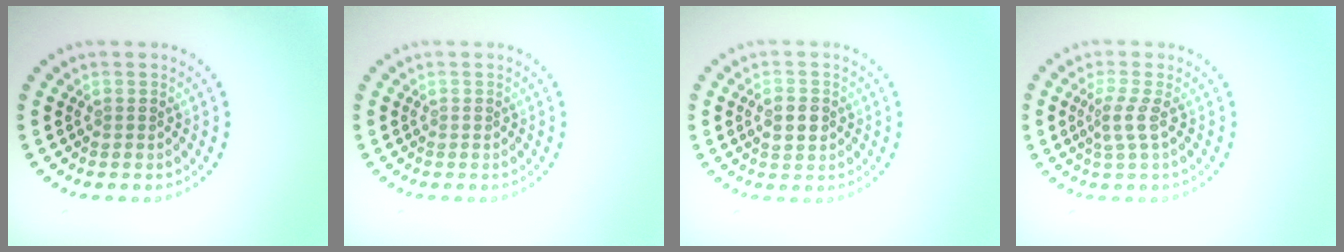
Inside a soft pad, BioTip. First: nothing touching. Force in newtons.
{"total": 0.0}
{"total": 1.9, "press": 1.9, "slide": 0.0}
{"total": 2.0, "press": 1.3, "slide": 1.5}